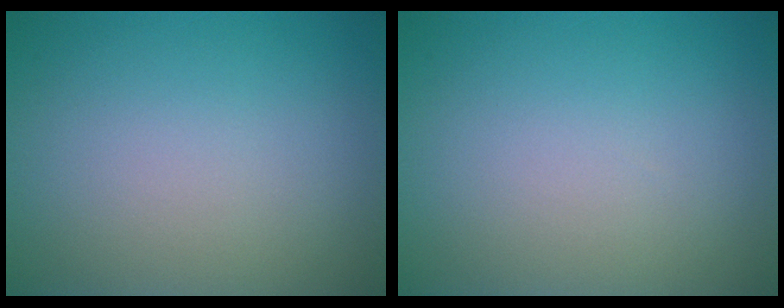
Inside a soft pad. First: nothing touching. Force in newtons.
{"total": 0.0}